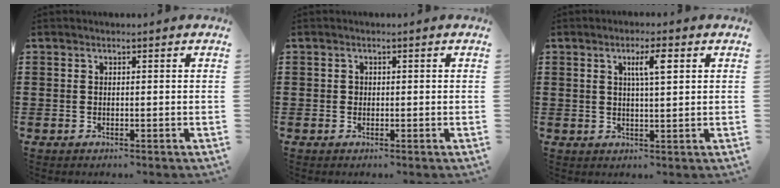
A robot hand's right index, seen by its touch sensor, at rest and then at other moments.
{"total": 0.6, "force": [0.1, 0.6, 0.2], "torque": [-0.005, 0.004, 0.002]}
{"total": 4.5, "force": [1.7, 0.9, 4.1], "torque": [-0.077, 0.007, 0.023]}